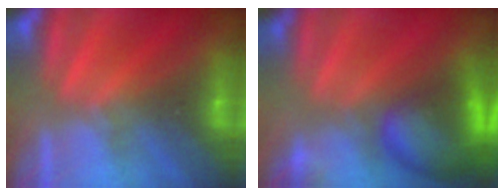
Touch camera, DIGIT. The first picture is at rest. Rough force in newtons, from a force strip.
{"total": 8.0}